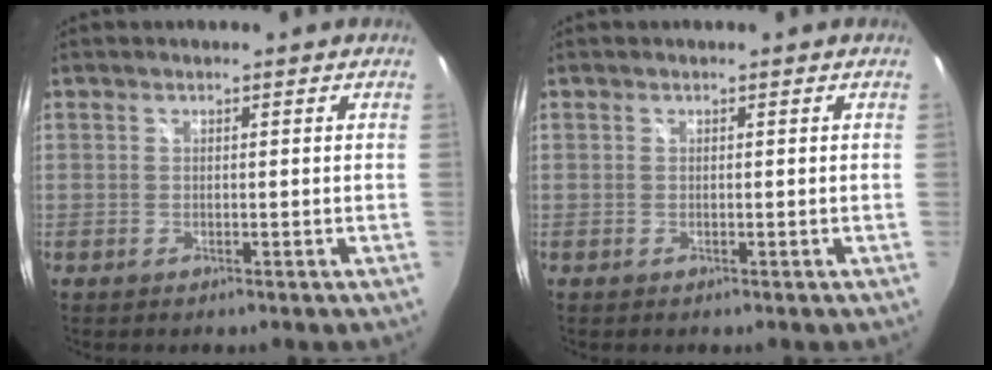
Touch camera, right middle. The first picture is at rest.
{"total": 0.0}